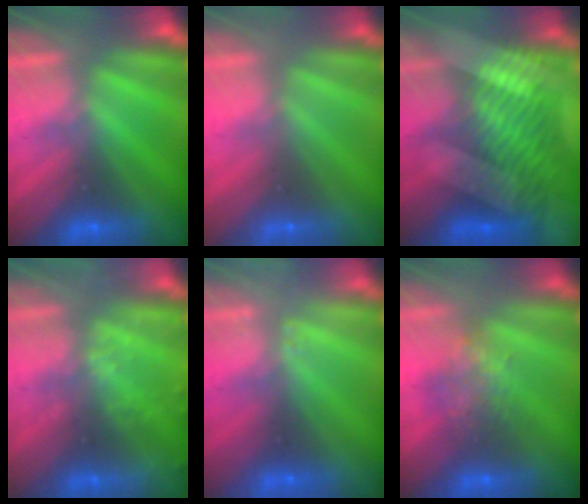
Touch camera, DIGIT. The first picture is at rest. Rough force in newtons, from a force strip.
{"total": 2.8}
{"total": 8.0}
{"total": 2.4}
{"total": 2.4}
{"total": 4.4}